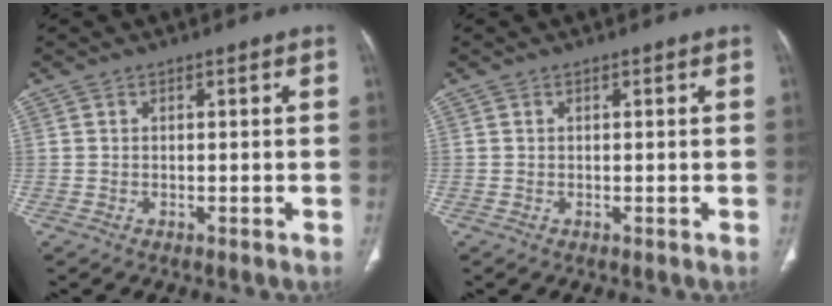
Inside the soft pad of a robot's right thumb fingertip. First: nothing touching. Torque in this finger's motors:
{"motor_torque": [0.06, 0.04, -0.01, -0.15, 0.08]}